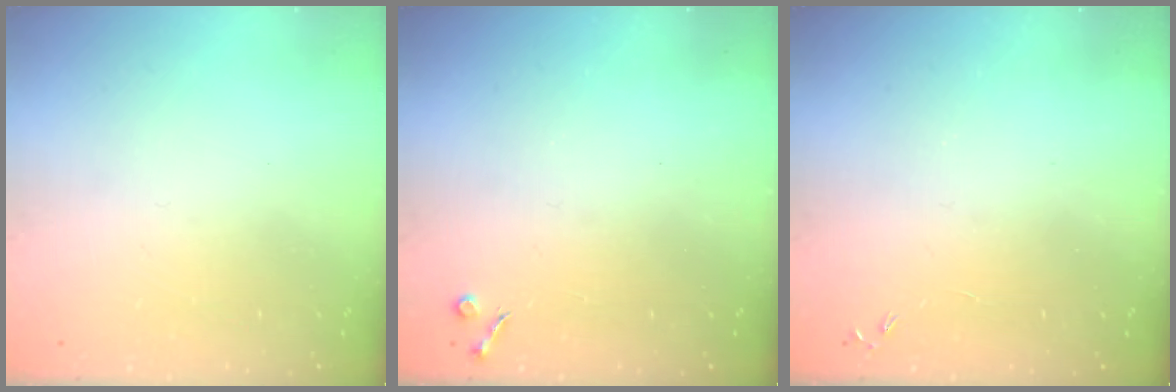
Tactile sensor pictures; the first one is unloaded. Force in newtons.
{"total": 2.7, "press": 2.6, "slide": 0.5}
{"total": 0.0}